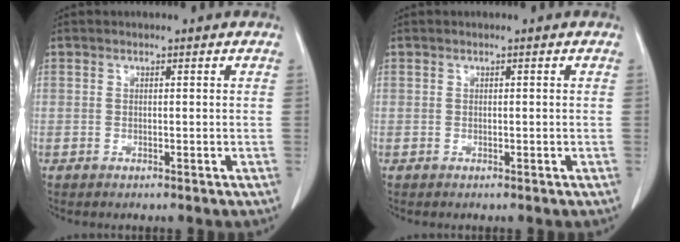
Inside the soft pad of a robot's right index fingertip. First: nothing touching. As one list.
[{"total": 0.0}]